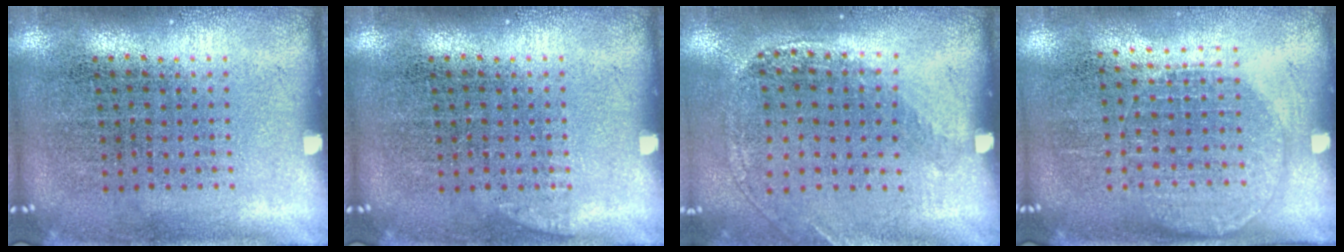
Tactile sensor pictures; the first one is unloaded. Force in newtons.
{"total": 0.6, "press": 0.6, "slide": 0.2}
{"total": 1.2, "press": 1.1, "slide": 0.5}
{"total": 1.3, "press": 1.2, "slide": 0.5}